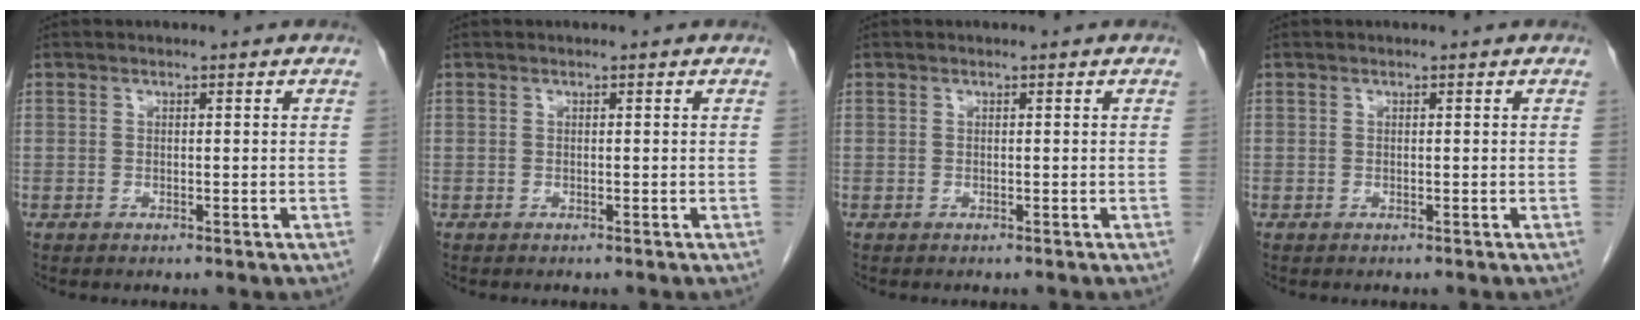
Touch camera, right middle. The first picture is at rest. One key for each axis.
{"total": 0.0}
{"total": 0.0}
{"total": 0.0}